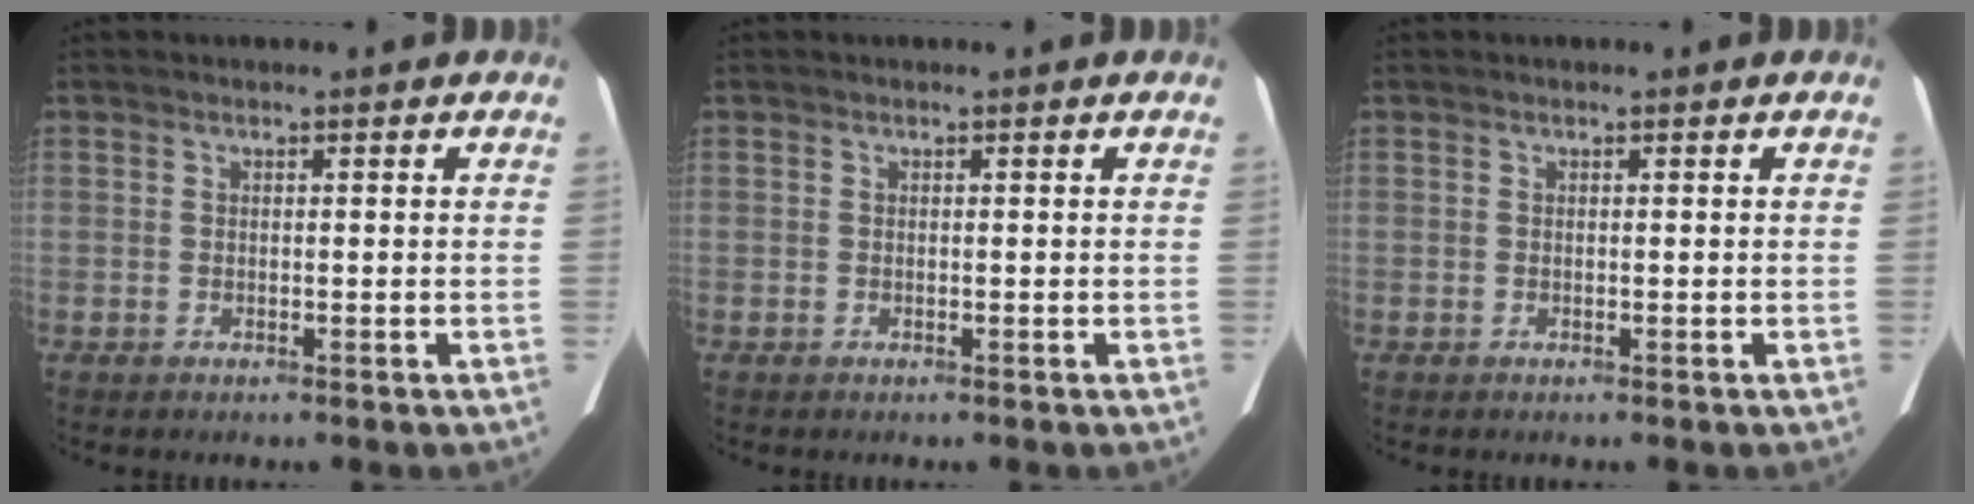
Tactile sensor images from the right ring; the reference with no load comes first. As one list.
[{"total": 0.0}, {"total": 0.0}]